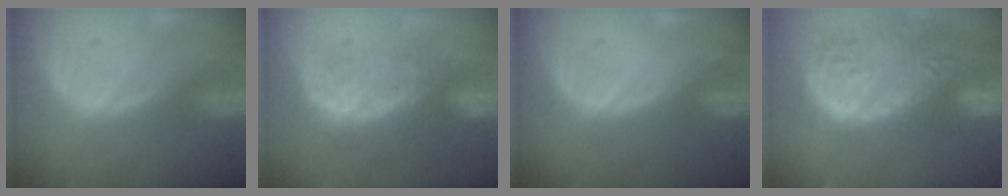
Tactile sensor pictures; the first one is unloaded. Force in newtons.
{"total": 8.1, "press": 7.4, "slide": 3.2}
{"total": 0.0}
{"total": 15.3, "press": 12.7, "slide": 8.5}